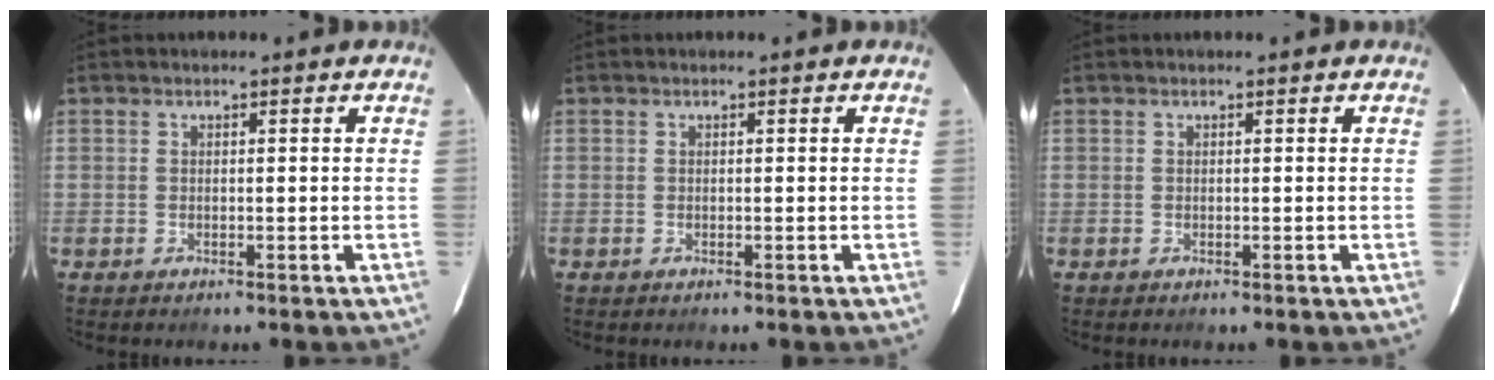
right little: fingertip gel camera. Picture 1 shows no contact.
{"total": 0.0}
{"total": 0.0}